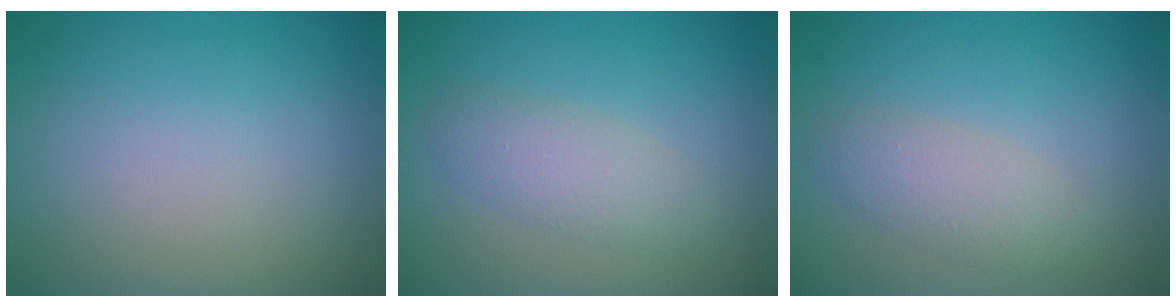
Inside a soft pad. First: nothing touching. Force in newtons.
{"total": 2.5, "press": 2.5, "slide": 0.1}
{"total": 2.4, "press": 2.4, "slide": 0.1}